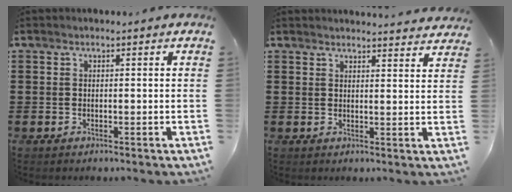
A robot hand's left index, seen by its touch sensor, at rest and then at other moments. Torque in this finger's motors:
{"motor_torque": [1.91, -0.23, -0.24, 0.05]}